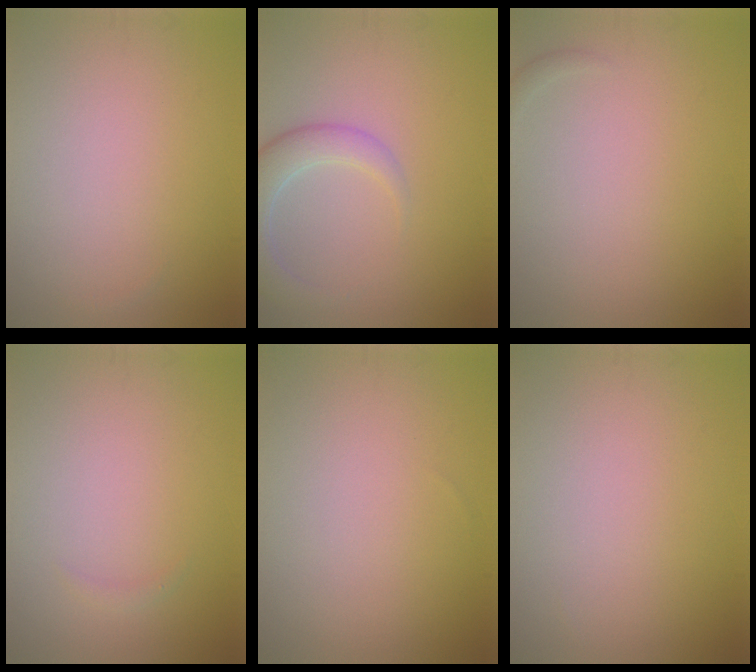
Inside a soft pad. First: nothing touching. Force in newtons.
{"total": 4.1, "press": 4.0, "slide": 0.6}
{"total": 0.5, "press": 0.5, "slide": 0.1}
{"total": 0.5, "press": 0.5, "slide": 0.1}
{"total": 0.0}
{"total": 0.0}